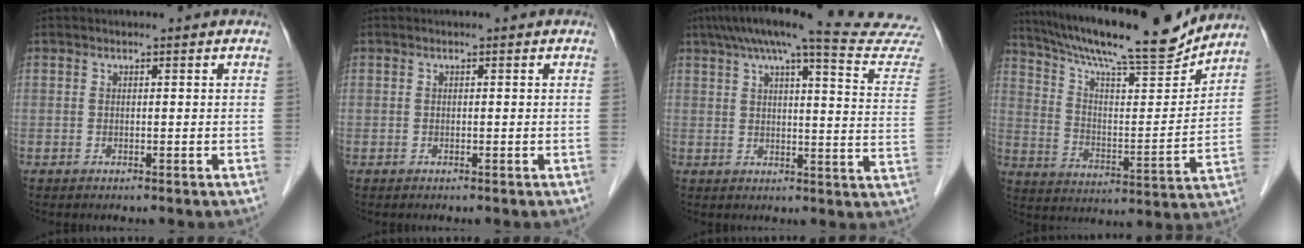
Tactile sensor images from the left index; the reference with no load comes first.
{"total": 0.0}
{"total": 22.2, "force": [20.2, -0.2, 9.3], "torque": [-0.128, -0.044, 0.238]}
{"total": 20.2, "force": [18.1, 1.5, 8.8], "torque": [-0.157, -0.012, 0.282]}